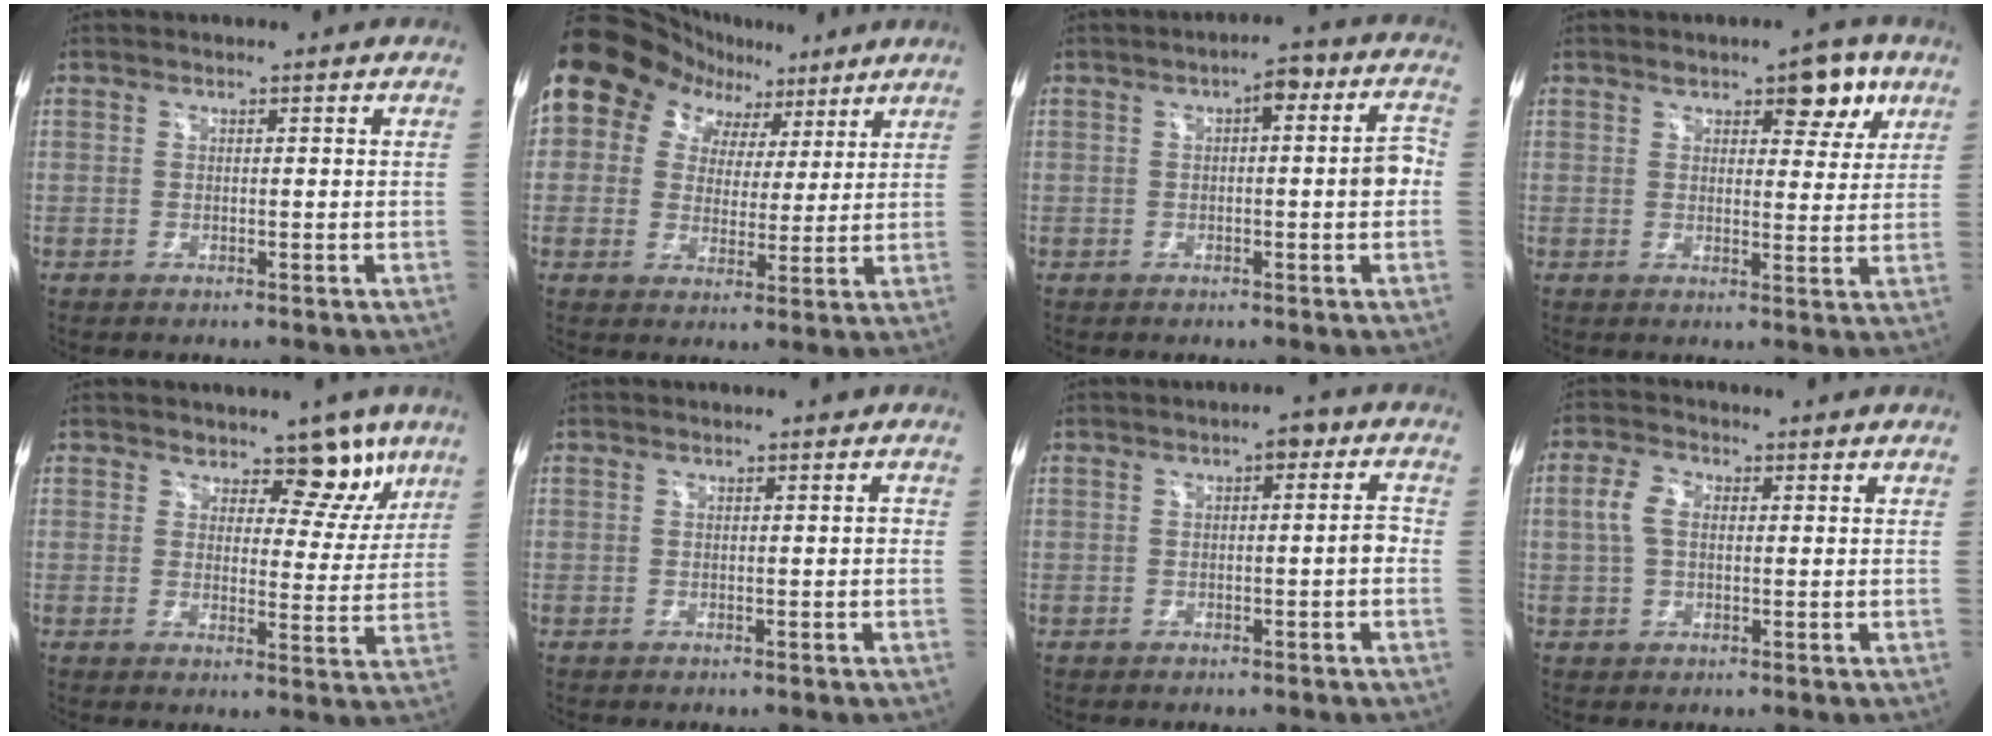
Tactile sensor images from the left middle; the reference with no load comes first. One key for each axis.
{"total": 12.5, "fx": 7.9, "fy": 9.1, "fz": 3.2, "tx": -0.043, "ty": 0.044, "tz": 0.118}
{"total": 7.7, "fx": 0.3, "fy": 2.0, "fz": 7.5, "tx": -0.095, "ty": 0.030, "tz": 0.000}
{"total": 6.4, "fx": 3.8, "fy": 2.6, "fz": 4.5, "tx": -0.047, "ty": 0.008, "tz": 0.045}
{"total": 6.7, "fx": 4.8, "fy": 3.7, "fz": 2.8, "tx": -0.006, "ty": -0.008, "tz": 0.057}
{"total": 0.6, "fx": 0.1, "fy": 0.2, "fz": 0.6, "tx": -0.011, "ty": 0.003, "tz": 0.000}
{"total": 3.7, "fx": 0.0, "fy": 1.1, "fz": 3.6, "tx": -0.045, "ty": 0.014, "tz": -0.006}
{"total": 4.0, "fx": 0.4, "fy": 2.3, "fz": 3.2, "tx": -0.087, "ty": 0.018, "tz": 0.012}